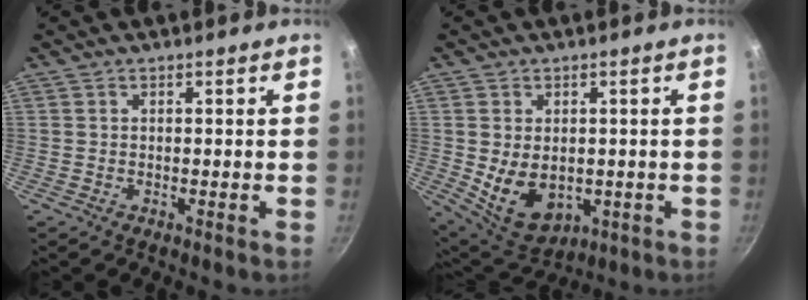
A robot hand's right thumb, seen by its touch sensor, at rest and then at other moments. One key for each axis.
{"total": 10.4, "fx": -0.7, "fy": 7.4, "fz": 7.3, "tx": -0.102, "ty": -0.015, "tz": 0.016}